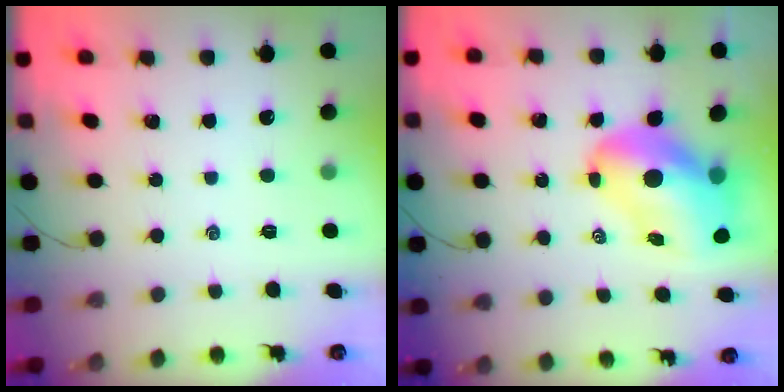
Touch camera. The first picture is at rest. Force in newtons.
{"total": 13.8, "press": 13.2, "slide": 3.9}